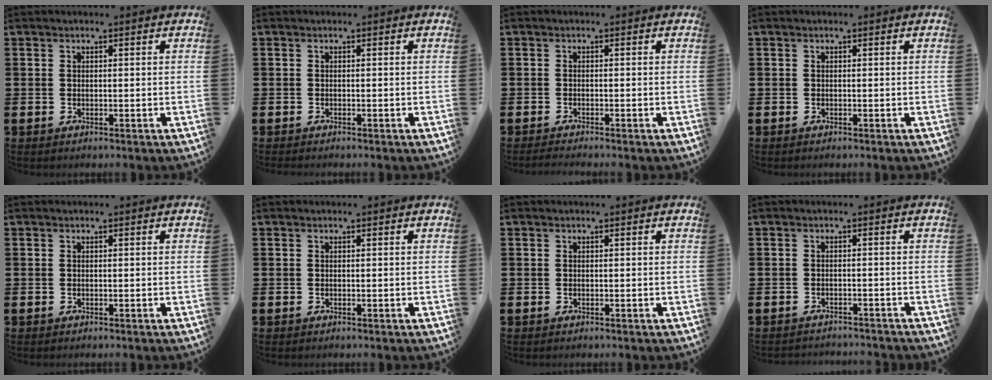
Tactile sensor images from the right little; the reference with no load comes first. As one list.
[{"total": 0.0}, {"total": 0.8, "force": [-0.7, -0.1, 0.4], "torque": [-0.005, -0.003, -0.013]}, {"total": 0.0}, {"total": 0.0}, {"total": 0.0}, {"total": 0.0}, {"total": 0.8, "force": [-0.7, 0.0, -0.1], "torque": [-0.001, 0.006, -0.016]}]